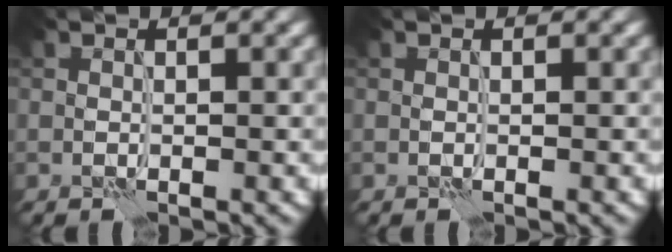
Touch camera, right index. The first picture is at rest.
{"total": 0.0}